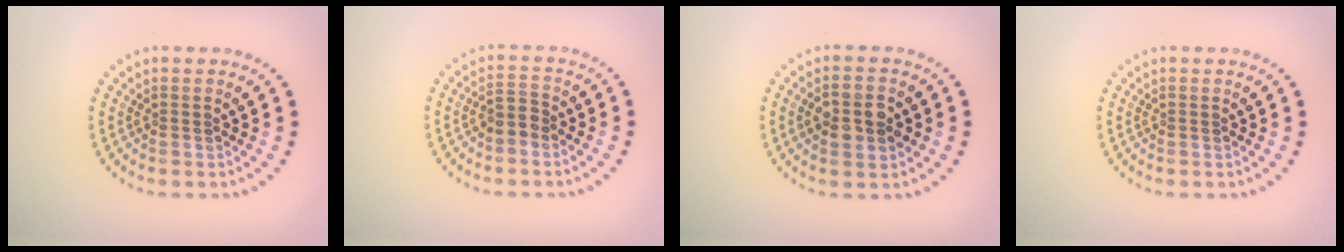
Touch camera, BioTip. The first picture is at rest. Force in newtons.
{"total": 1.8, "press": 1.5, "slide": 0.9}
{"total": 4.0, "press": 4.0, "slide": 0.0}
{"total": 0.0}